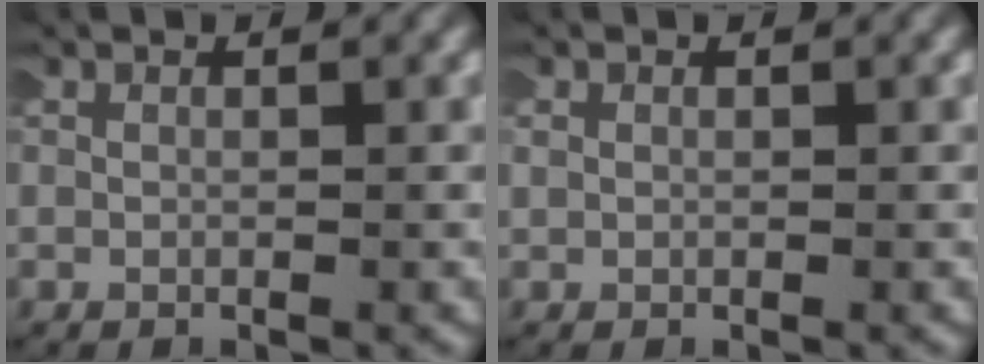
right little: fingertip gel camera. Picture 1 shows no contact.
{"total": 0.6, "force": [0.2, 0.5, 0.1], "torque": [-0.008, 0.003, 0.004]}